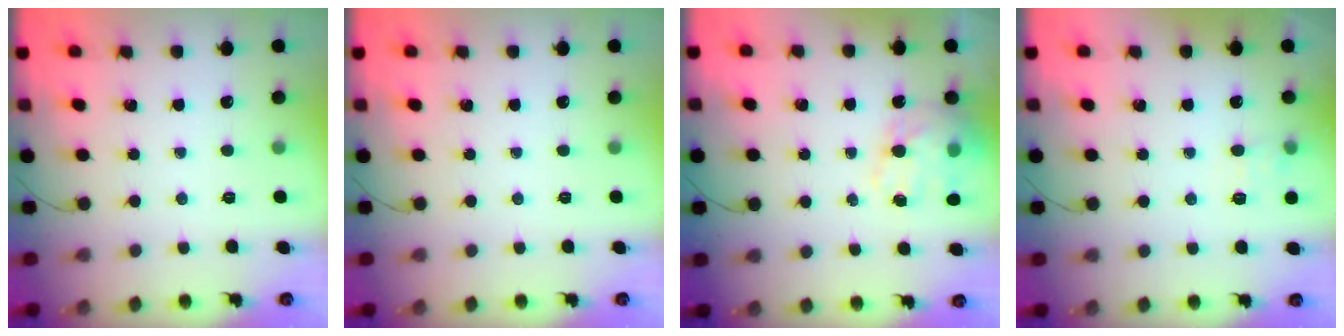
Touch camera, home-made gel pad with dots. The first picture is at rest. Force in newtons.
{"total": 0.0}
{"total": 15.7, "press": 15.2, "slide": 4.0}
{"total": 7.3, "press": 7.0, "slide": 2.0}